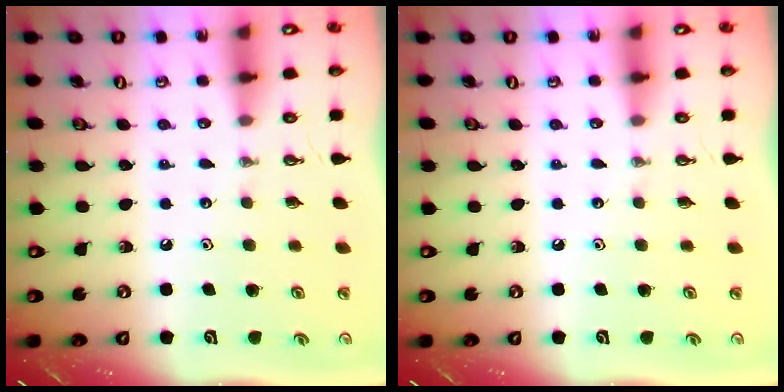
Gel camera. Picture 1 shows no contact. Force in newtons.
{"total": 0.0}